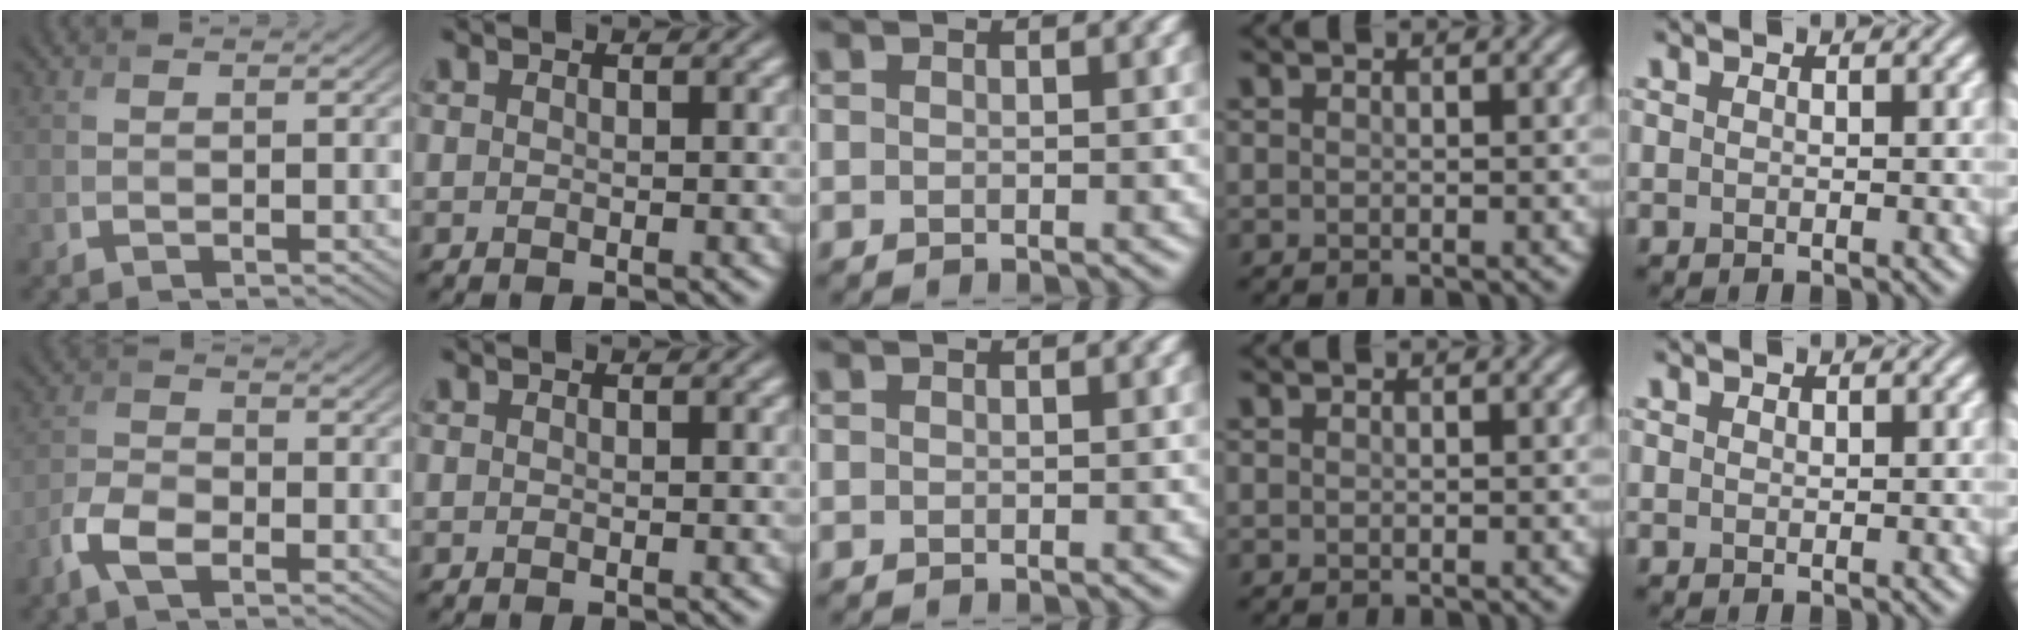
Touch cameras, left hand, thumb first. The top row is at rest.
{"thumb": {"total": 4.5, "force": [-2.6, 2.2, 3.0], "torque": [-0.068, -0.002, -0.062]}}